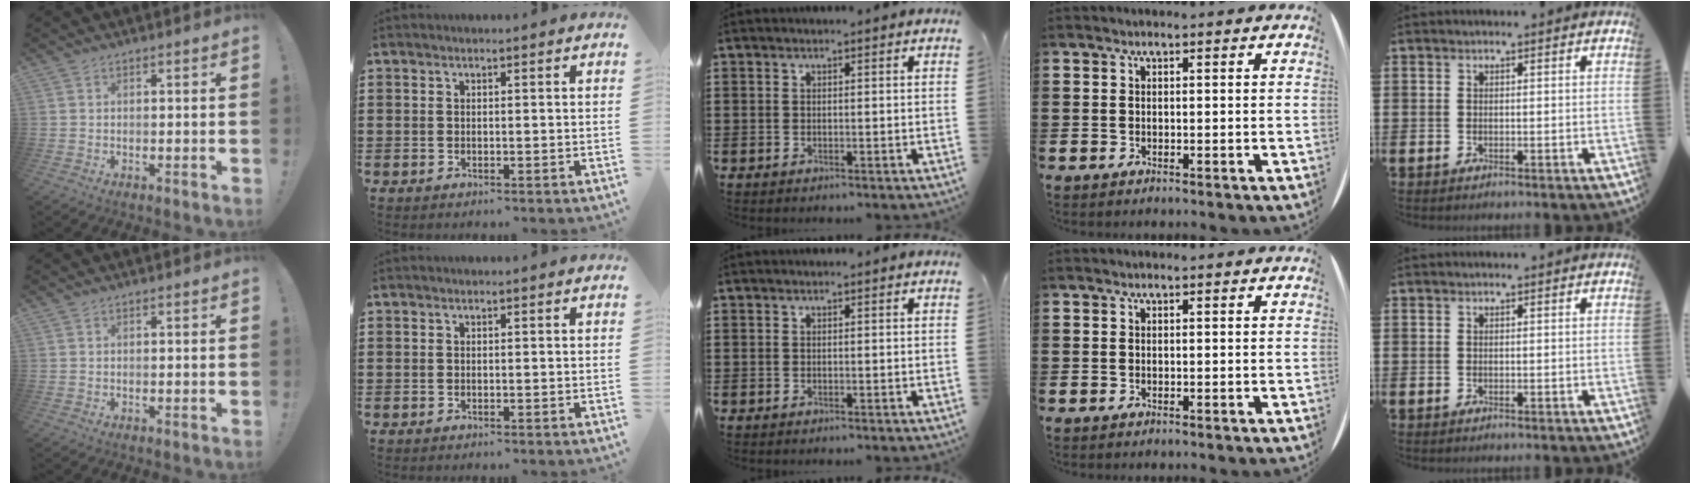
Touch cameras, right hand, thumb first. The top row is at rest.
{}